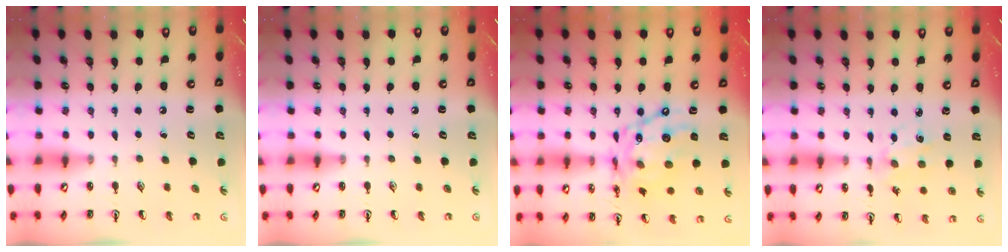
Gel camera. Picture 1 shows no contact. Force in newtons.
{"total": 0.0}
{"total": 17.3, "press": 17.2, "slide": 1.3}
{"total": 1.7, "press": 1.6, "slide": 0.1}